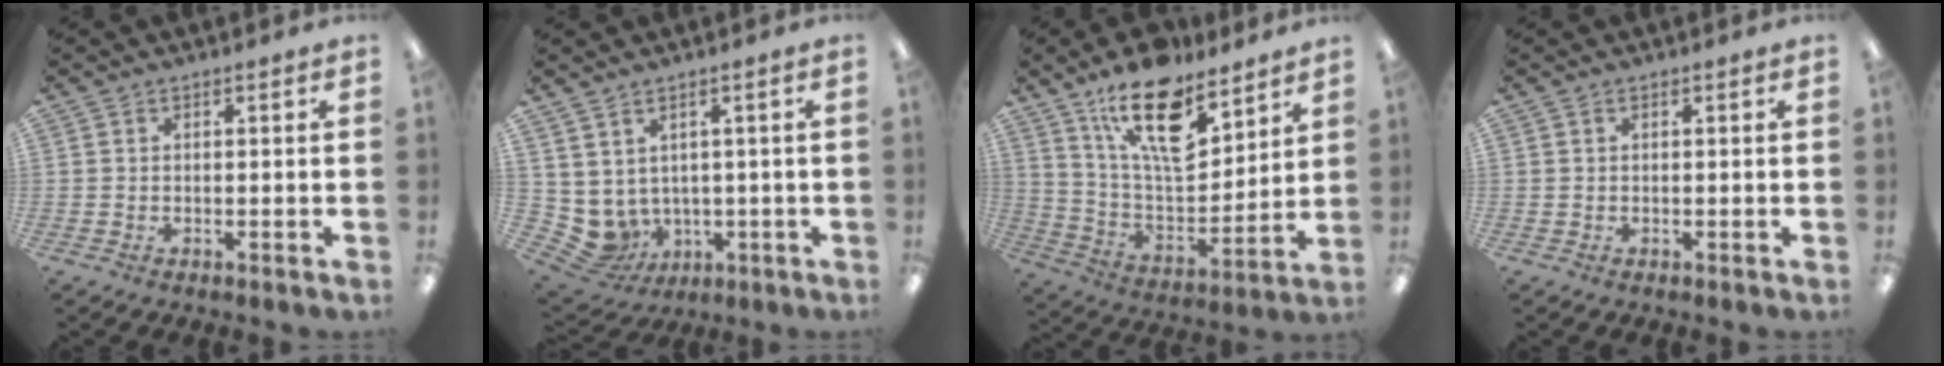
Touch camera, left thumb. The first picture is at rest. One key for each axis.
{"total": 5.0, "fx": 0.4, "fy": 4.6, "fz": 1.7, "tx": -0.071, "ty": -0.021, "tz": 0.015}
{"total": 17.5, "fx": 11.9, "fy": 7.1, "fz": 10.7, "tx": -0.180, "ty": -0.071, "tz": 0.206}
{"total": 0.0}